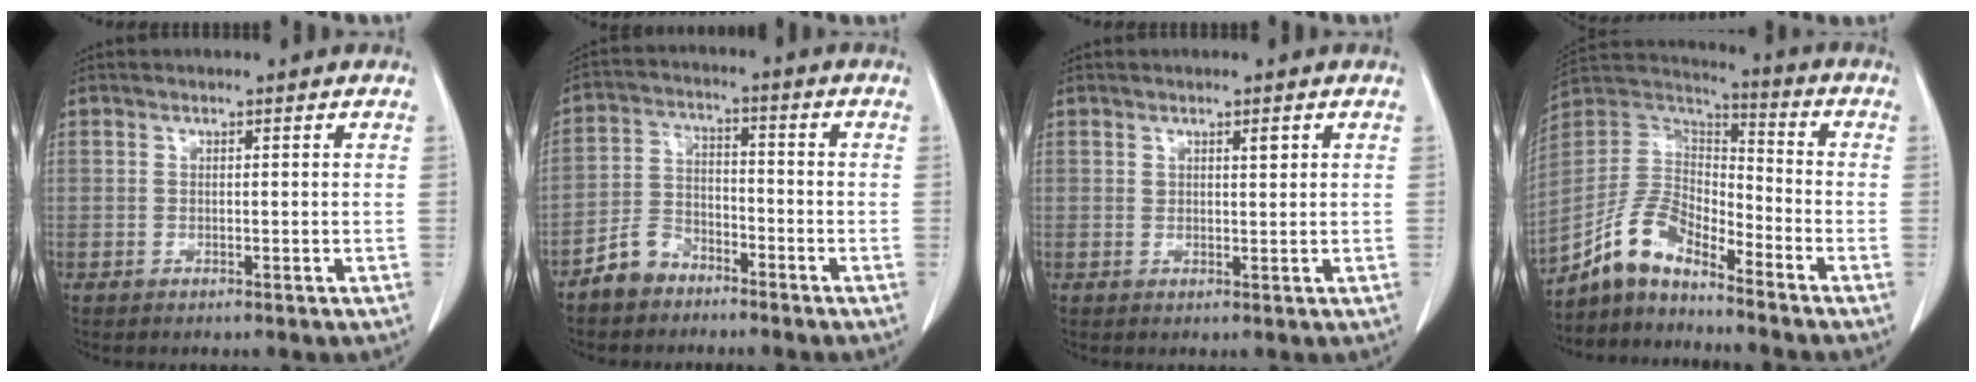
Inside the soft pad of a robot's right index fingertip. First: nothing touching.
{"total": 6.0, "force": [-4.5, 3.7, 1.5], "torque": [-0.032, 0.008, -0.087]}
{"total": 1.4, "force": [0.8, 0.5, 1.1], "torque": [-0.015, -0.003, 0.013]}
{"total": 9.8, "force": [-8.1, 3.1, 4.5], "torque": [-0.101, 0.029, -0.160]}